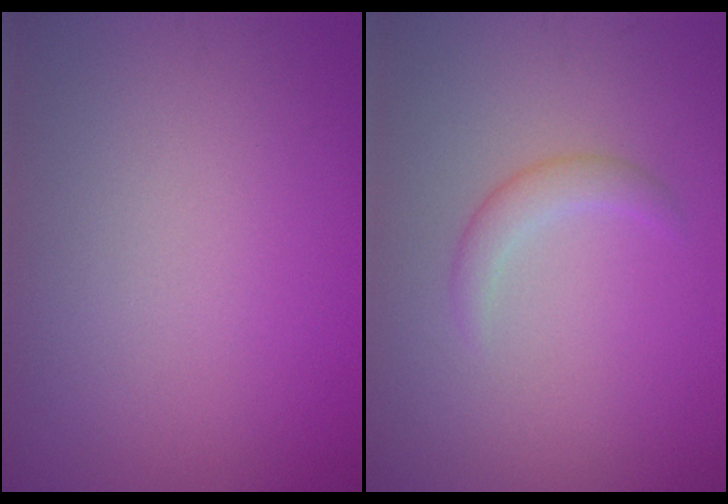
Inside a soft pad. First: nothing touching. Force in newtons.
{"total": 1.6, "press": 1.6, "slide": 0.1}